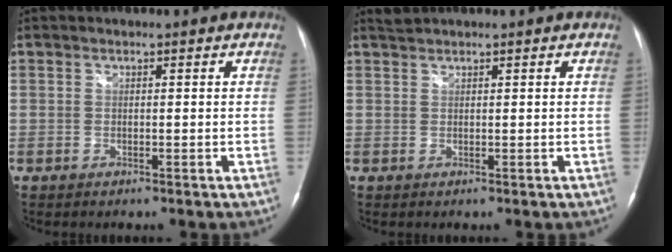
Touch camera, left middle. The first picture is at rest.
{"total": 1.0, "force": [0.9, -0.3, -0.1], "torque": [-0.006, 0.010, 0.025]}